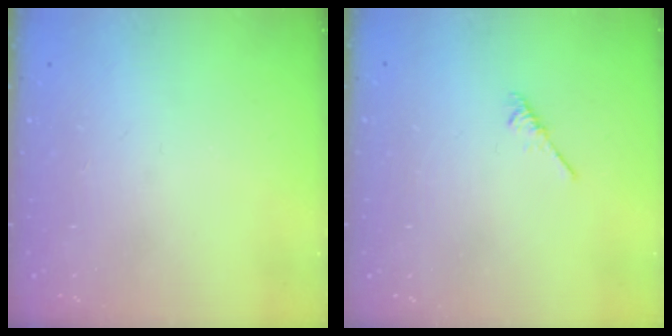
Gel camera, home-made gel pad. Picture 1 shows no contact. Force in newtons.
{"total": 1.9, "press": 1.8, "slide": 0.5}